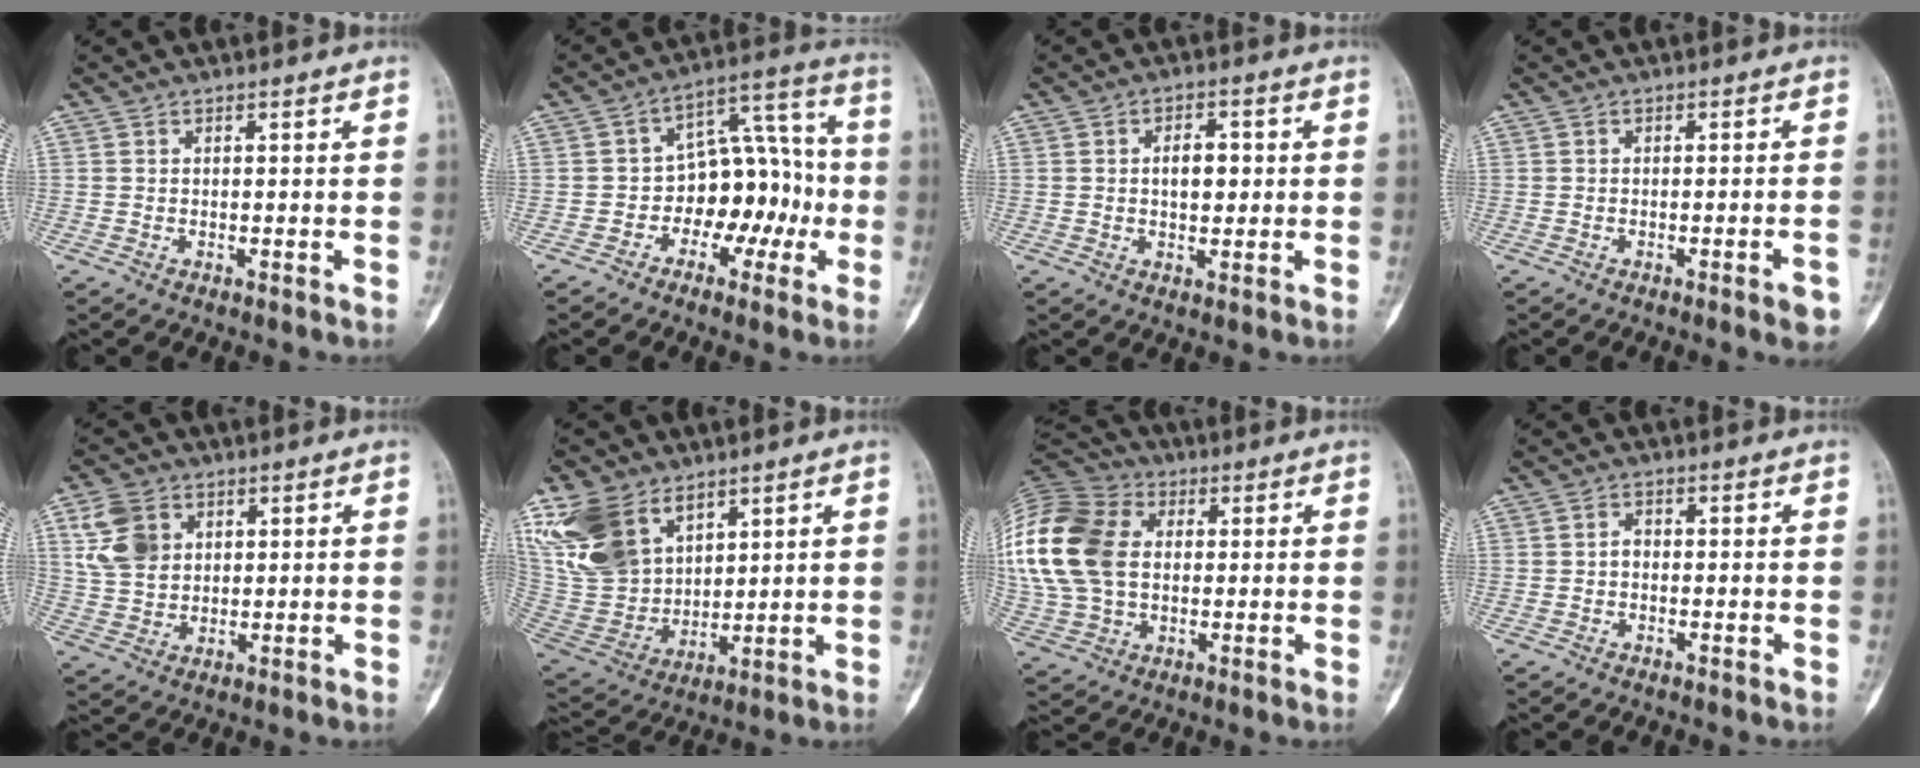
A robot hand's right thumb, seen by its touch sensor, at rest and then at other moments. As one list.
[{"total": 12.3, "force": [-2.9, 8.5, 8.4], "torque": [-0.066, 0.061, -0.049]}, {"total": 4.8, "force": [0.4, 2.9, 3.8], "torque": [-0.046, 0.008, 0.008]}, {"total": 3.7, "force": [-2.0, 0.4, 3.1], "torque": [-0.034, 0.007, -0.026]}, {"total": 10.4, "force": [3.4, 7.8, 5.8], "torque": [-0.094, -0.003, 0.070]}, {"total": 17.7, "force": [9.5, 11.3, 9.6], "torque": [-0.188, -0.028, 0.204]}, {"total": 23.7, "force": [3.4, 17.0, 16.3], "torque": [-0.379, 0.027, 0.068]}, {"total": 1.2, "force": [-0.4, 0.8, 0.7], "torque": [-0.005, 0.005, -0.009]}]